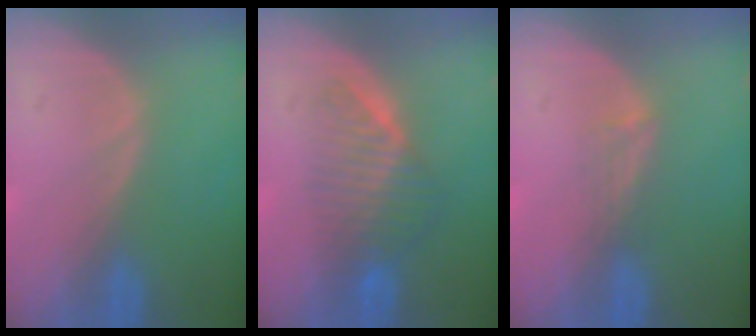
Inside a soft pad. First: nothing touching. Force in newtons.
{"total": 6.6, "press": 5.6, "slide": 3.5}
{"total": 1.8, "press": 1.3, "slide": 1.2}